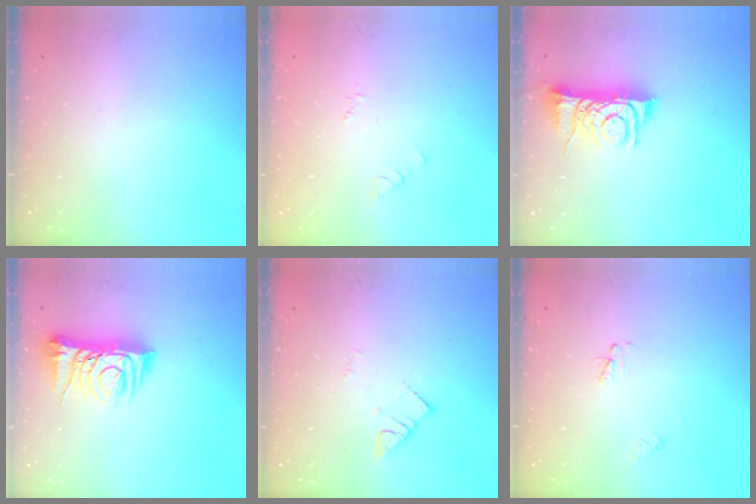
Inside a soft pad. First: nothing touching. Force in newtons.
{"total": 2.9, "press": 2.9, "slide": 0.4}
{"total": 8.2, "press": 8.2, "slide": 0.7}
{"total": 9.9, "press": 9.8, "slide": 1.4}
{"total": 2.6, "press": 2.6, "slide": 0.1}
{"total": 2.3, "press": 2.2, "slide": 0.2}